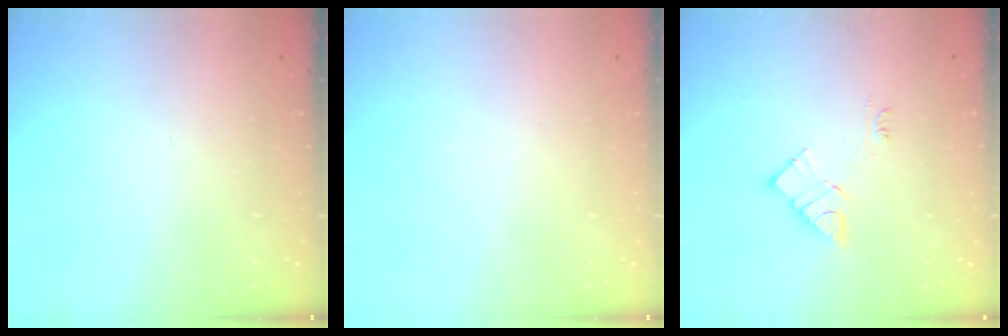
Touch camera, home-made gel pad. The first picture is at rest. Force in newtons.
{"total": 1.6, "press": 1.6, "slide": 0.1}
{"total": 8.7, "press": 8.7, "slide": 0.3}